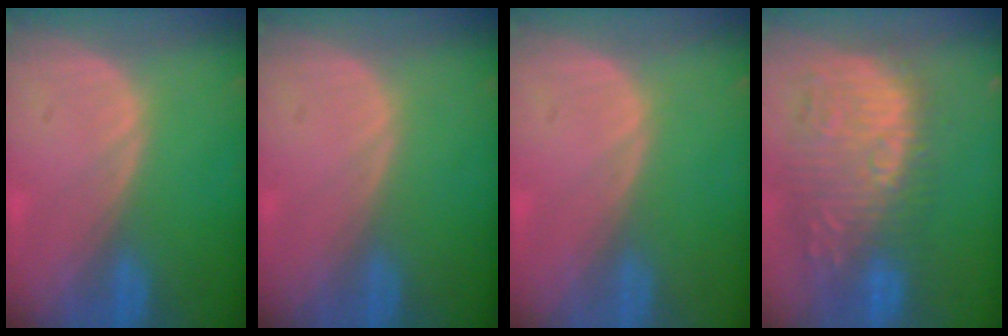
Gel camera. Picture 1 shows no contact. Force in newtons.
{"total": 0.0}
{"total": 0.0}
{"total": 12.4, "press": 11.5, "slide": 4.7}